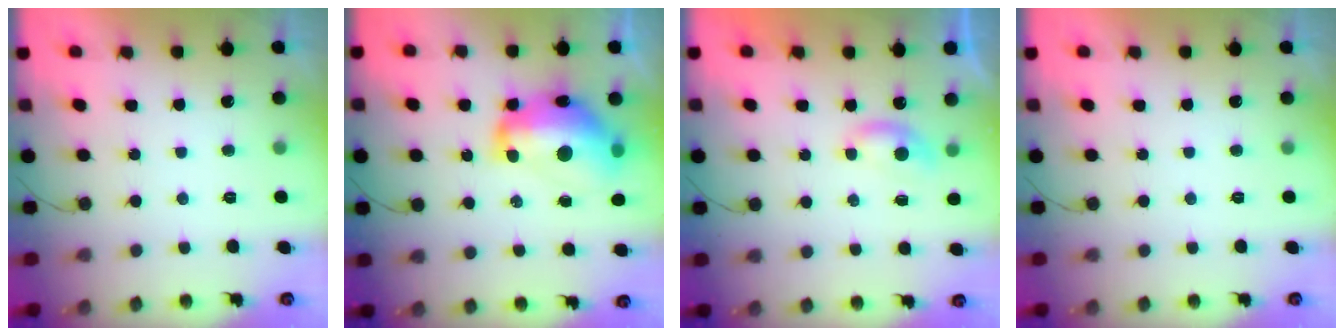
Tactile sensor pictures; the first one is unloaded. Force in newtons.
{"total": 17.8, "press": 17.7, "slide": 2.1}
{"total": 5.4, "press": 5.3, "slide": 0.5}
{"total": 0.0}